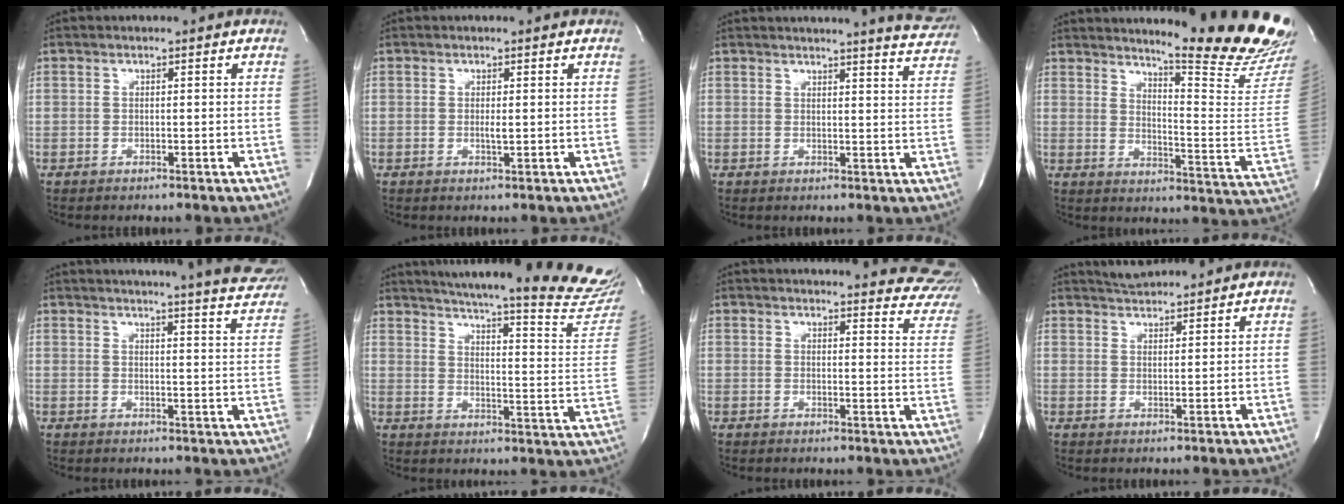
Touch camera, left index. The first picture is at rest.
{"total": 0.9, "force": [-0.2, 0.1, 0.9], "torque": [-0.023, -0.006, -0.003]}
{"total": 9.6, "force": [9.3, 0.0, 2.5], "torque": [-0.028, -0.043, 0.084]}
{"total": 19.5, "force": [17.6, -0.9, 8.5], "torque": [-0.127, -0.132, 0.214]}
{"total": 22.9, "force": [21.4, 1.6, 8.2], "torque": [-0.119, -0.063, 0.238]}
{"total": 29.9, "force": [27.0, 1.7, 12.8], "torque": [-0.187, -0.118, 0.318]}
{"total": 21.6, "force": [20.7, 3.9, 4.9], "torque": [-0.050, -0.085, 0.208]}
{"total": 4.0, "force": [3.9, 0.0, 0.6], "torque": [-0.016, 0.018, 0.072]}